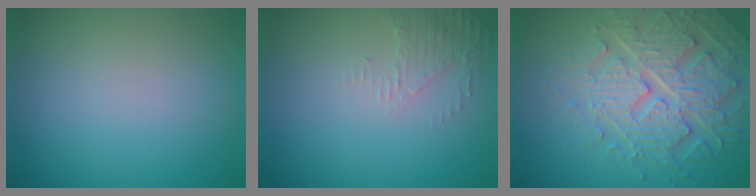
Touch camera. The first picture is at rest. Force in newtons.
{"total": 1.9, "press": 1.8, "slide": 0.4}
{"total": 5.5, "press": 5.3, "slide": 1.4}